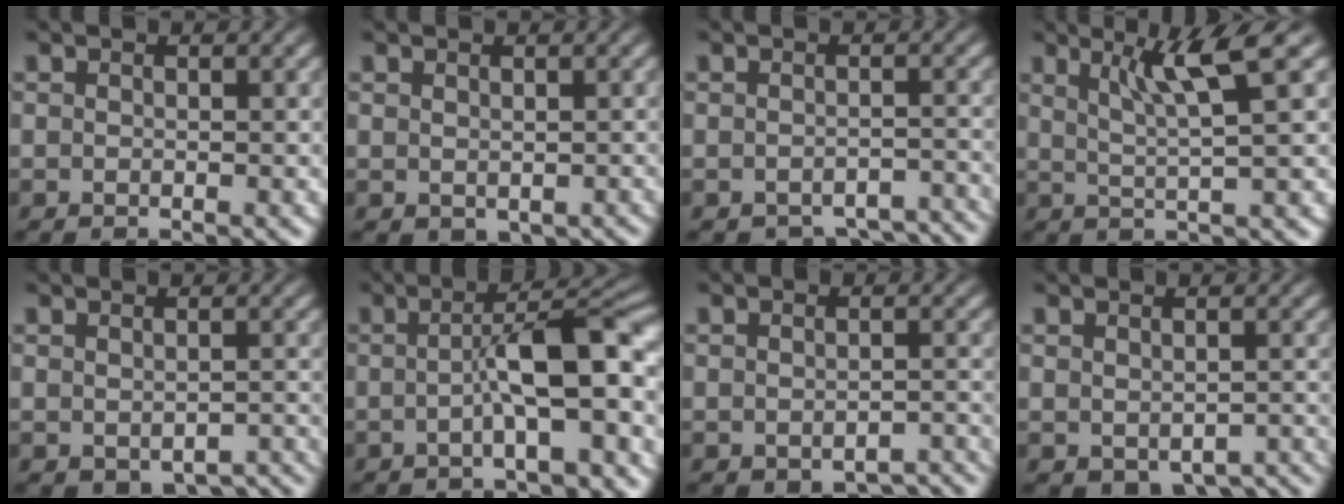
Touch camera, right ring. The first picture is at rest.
{"total": 0.8, "force": [-0.3, 0.6, 0.4], "torque": [0.001, -0.009, 0.009]}
{"total": 6.0, "force": [-5.7, 1.4, 1.2], "torque": [-0.003, -0.018, -0.081]}
{"total": 4.2, "force": [2.0, -0.5, 3.6], "torque": [-0.054, 0.001, 0.038]}
{"total": 5.0, "force": [-4.3, 1.8, 1.9], "torque": [-0.015, -0.021, -0.051]}
{"total": 5.6, "force": [-1.2, 0.6, 5.5], "torque": [-0.082, 0.007, -0.017]}
{"total": 5.1, "force": [-4.5, 1.8, 1.8], "torque": [-0.020, -0.017, -0.059]}
{"total": 5.4, "force": [-4.5, 2.1, 2.2], "torque": [-0.020, -0.025, -0.050]}